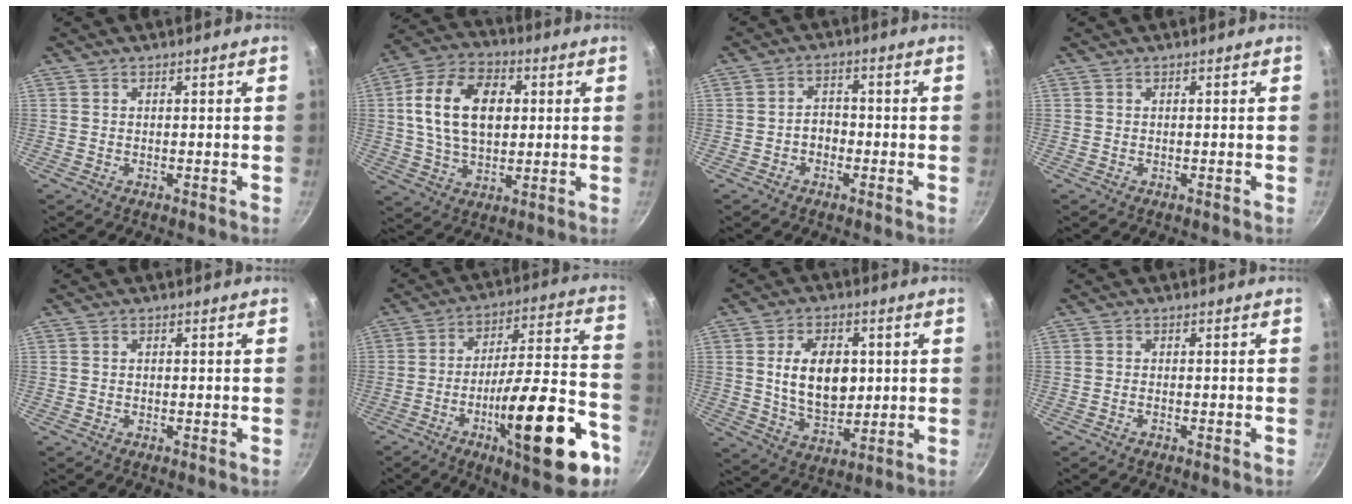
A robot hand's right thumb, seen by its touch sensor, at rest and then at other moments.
{"total": 15.9, "force": [2.5, 10.6, 11.7], "torque": [-0.185, 0.010, 0.036]}
{"total": 2.8, "force": [-1.2, 2.1, 1.5], "torque": [-0.004, 0.017, -0.022]}
{"total": 0.0}
{"total": 0.0}
{"total": 24.2, "force": [-10.5, 6.9, 20.7], "torque": [-0.268, 0.051, -0.159]}
{"total": 12.5, "force": [1.7, 8.1, 9.3], "torque": [-0.129, -0.012, 0.033]}
{"total": 0.7, "force": [-0.5, 0.2, 0.4], "torque": [-0.013, 0.004, -0.013]}